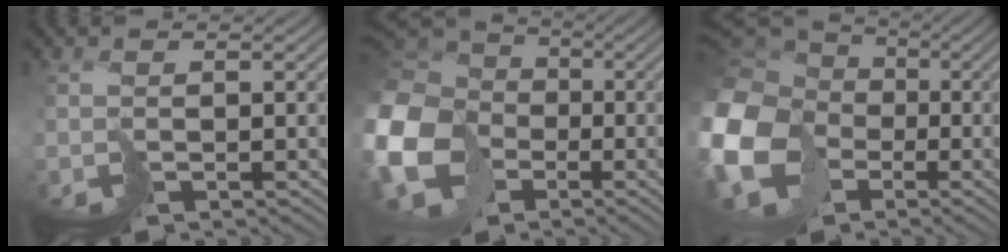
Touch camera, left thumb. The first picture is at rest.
{"total": 18.1, "force": [-5.0, 14.6, 9.3], "torque": [-0.276, -0.032, -0.101]}
{"total": 19.8, "force": [-4.5, 16.2, 10.4], "torque": [-0.286, -0.040, -0.107]}